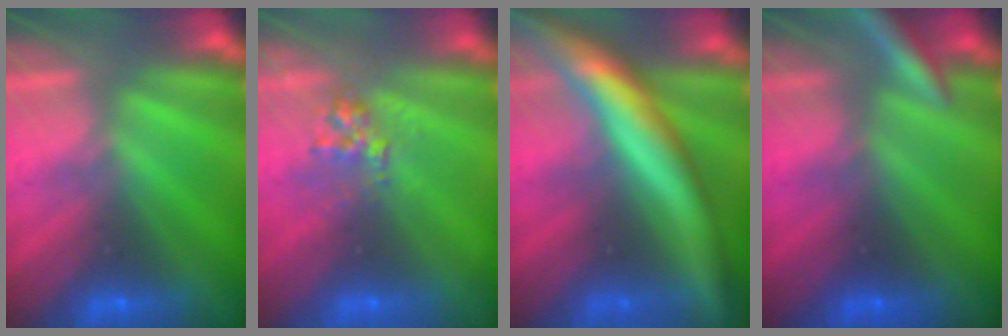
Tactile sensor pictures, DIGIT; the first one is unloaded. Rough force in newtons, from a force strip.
{"total": 2.6}
{"total": 8.7}
{"total": 3.0}